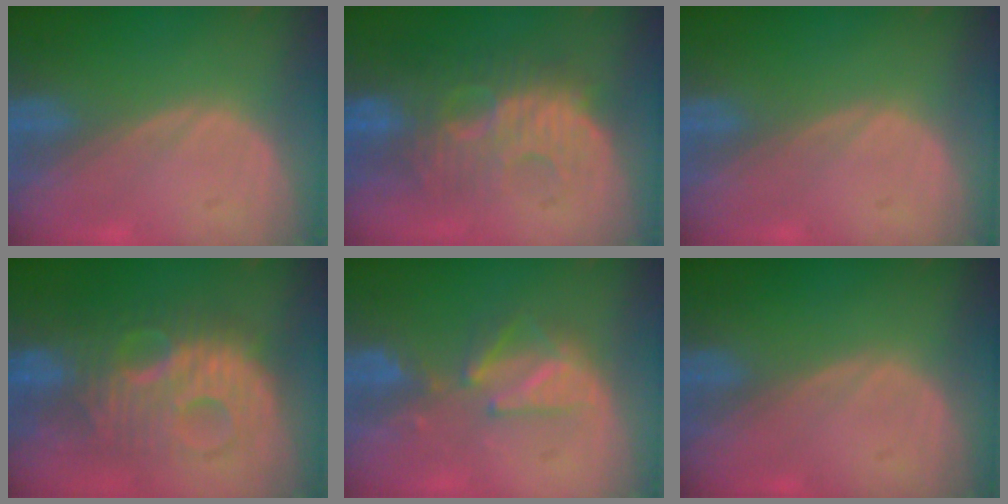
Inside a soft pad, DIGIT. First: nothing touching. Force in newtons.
{"total": 9.7, "press": 9.4, "slide": 2.5}
{"total": 0.0}
{"total": 10.6, "press": 10.6, "slide": 0.3}
{"total": 5.4, "press": 5.3, "slide": 0.7}
{"total": 0.0}